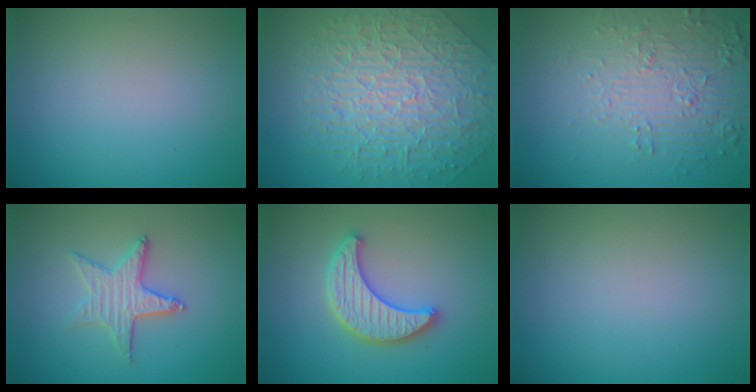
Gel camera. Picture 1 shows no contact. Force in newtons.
{"total": 9.8, "press": 6.8, "slide": 7.0}
{"total": 6.0, "press": 3.8, "slide": 4.6}
{"total": 3.2, "press": 2.8, "slide": 1.5}
{"total": 4.0, "press": 3.9, "slide": 0.8}
{"total": 0.0}